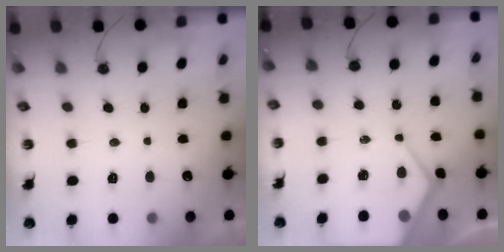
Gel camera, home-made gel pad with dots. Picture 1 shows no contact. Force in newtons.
{"total": 9.5, "press": 9.5, "slide": 1.0}